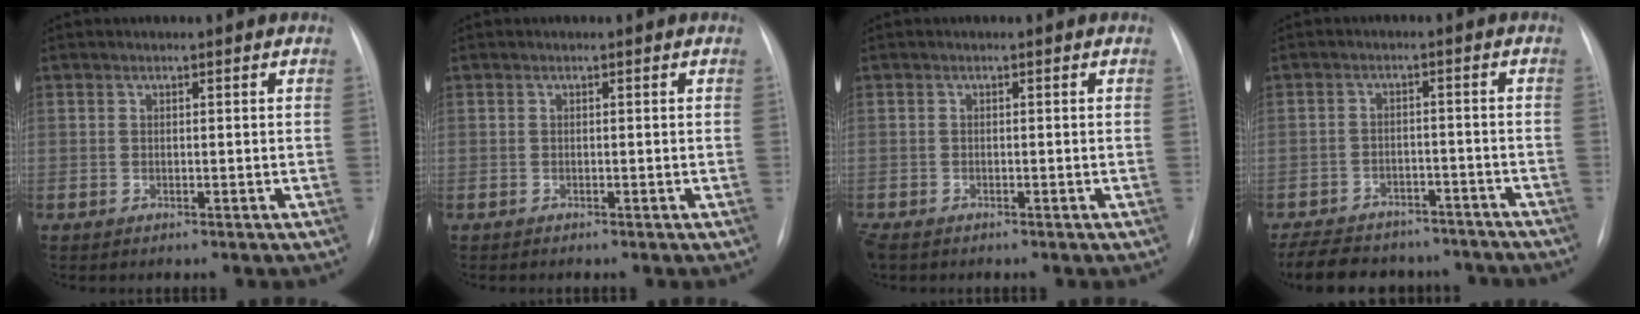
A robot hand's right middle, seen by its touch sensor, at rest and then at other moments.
{"total": 0.0}
{"total": 2.3, "force": [-1.8, 1.1, 1.1], "torque": [-0.024, -0.005, -0.027]}
{"total": 16.5, "force": [-14.2, 6.6, 5.3], "torque": [-0.125, 0.003, -0.187]}